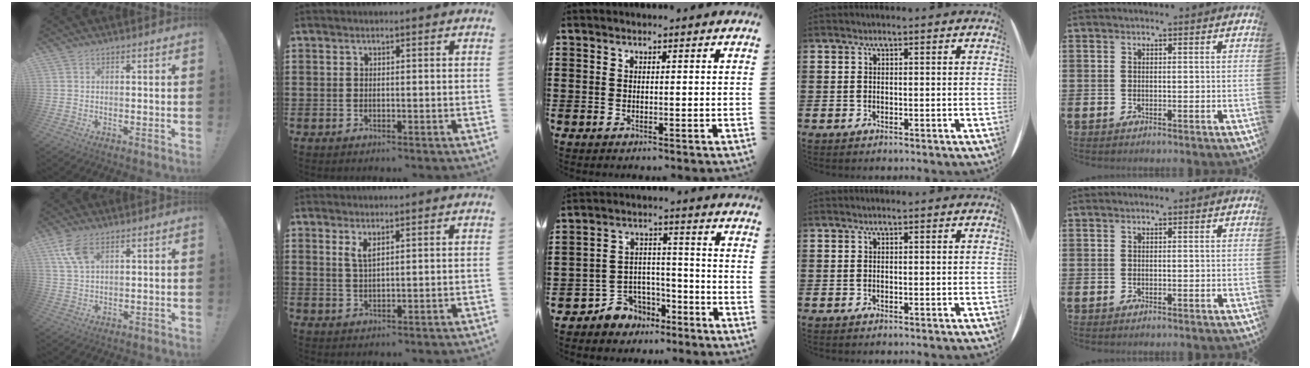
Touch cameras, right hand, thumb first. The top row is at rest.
{"thumb": {"total": 7.5, "force": [3.8, 3.5, 5.4], "torque": [-0.106, -0.010, 0.073]}, "index": {"total": 2.3, "force": [1.4, 0.7, 1.7], "torque": [-0.036, 0.002, 0.025]}, "middle": {"total": 5.3, "force": [-4.6, 2.7, 0.2], "torque": [-0.020, 0.009, -0.094]}}